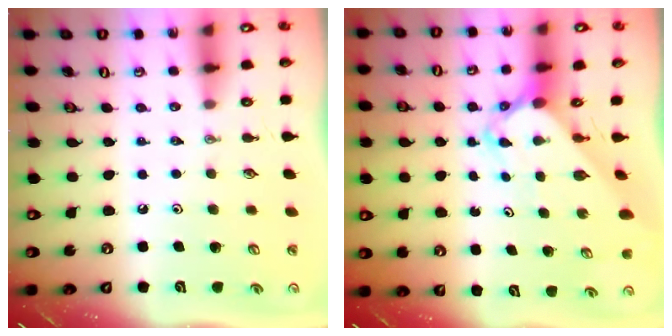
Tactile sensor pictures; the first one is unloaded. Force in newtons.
{"total": 3.6, "press": 3.6, "slide": 0.3}